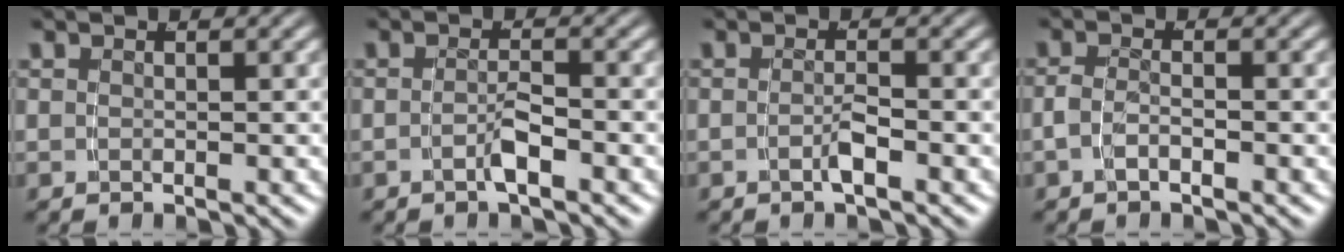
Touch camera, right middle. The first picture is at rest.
{"total": 2.0, "force": [-1.5, -0.4, 1.3], "torque": [-0.015, 0.000, -0.026]}
{"total": 1.6, "force": [-1.2, -0.4, 1.0], "torque": [-0.012, 0.000, -0.022]}
{"total": 1.9, "force": [-1.3, 0.5, 1.3], "torque": [-0.031, -0.007, -0.019]}